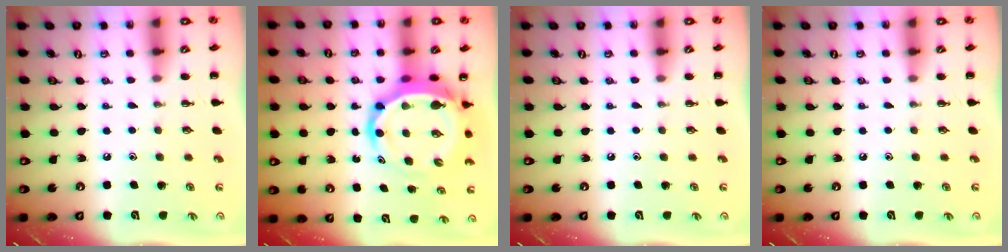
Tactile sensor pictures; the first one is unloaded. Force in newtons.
{"total": 10.4, "press": 9.9, "slide": 3.2}
{"total": 0.0}
{"total": 0.0}